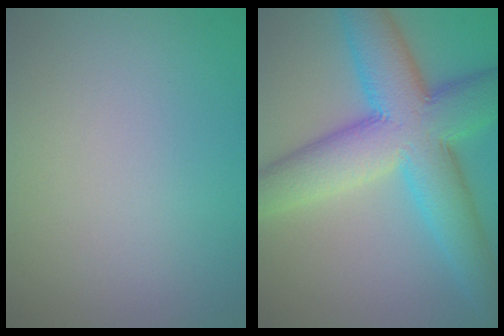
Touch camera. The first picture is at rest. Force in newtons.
{"total": 11.1, "press": 11.1, "slide": 0.2}